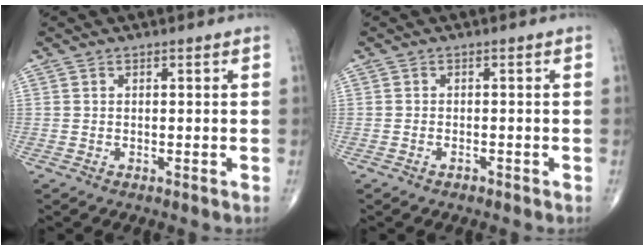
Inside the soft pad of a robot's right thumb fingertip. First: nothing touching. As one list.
[{"total": 0.8, "force": [-0.6, 0.4, 0.3], "torque": [-0.008, 0.003, -0.010]}]